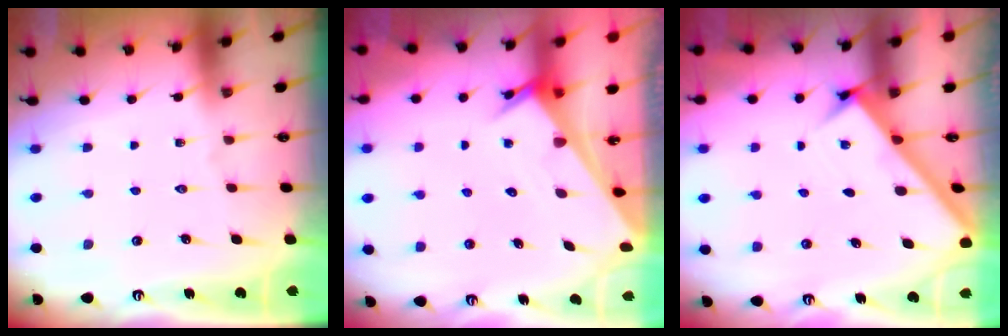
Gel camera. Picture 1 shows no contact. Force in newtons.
{"total": 3.0, "press": 3.0, "slide": 0.2}
{"total": 2.6, "press": 2.6, "slide": 0.3}